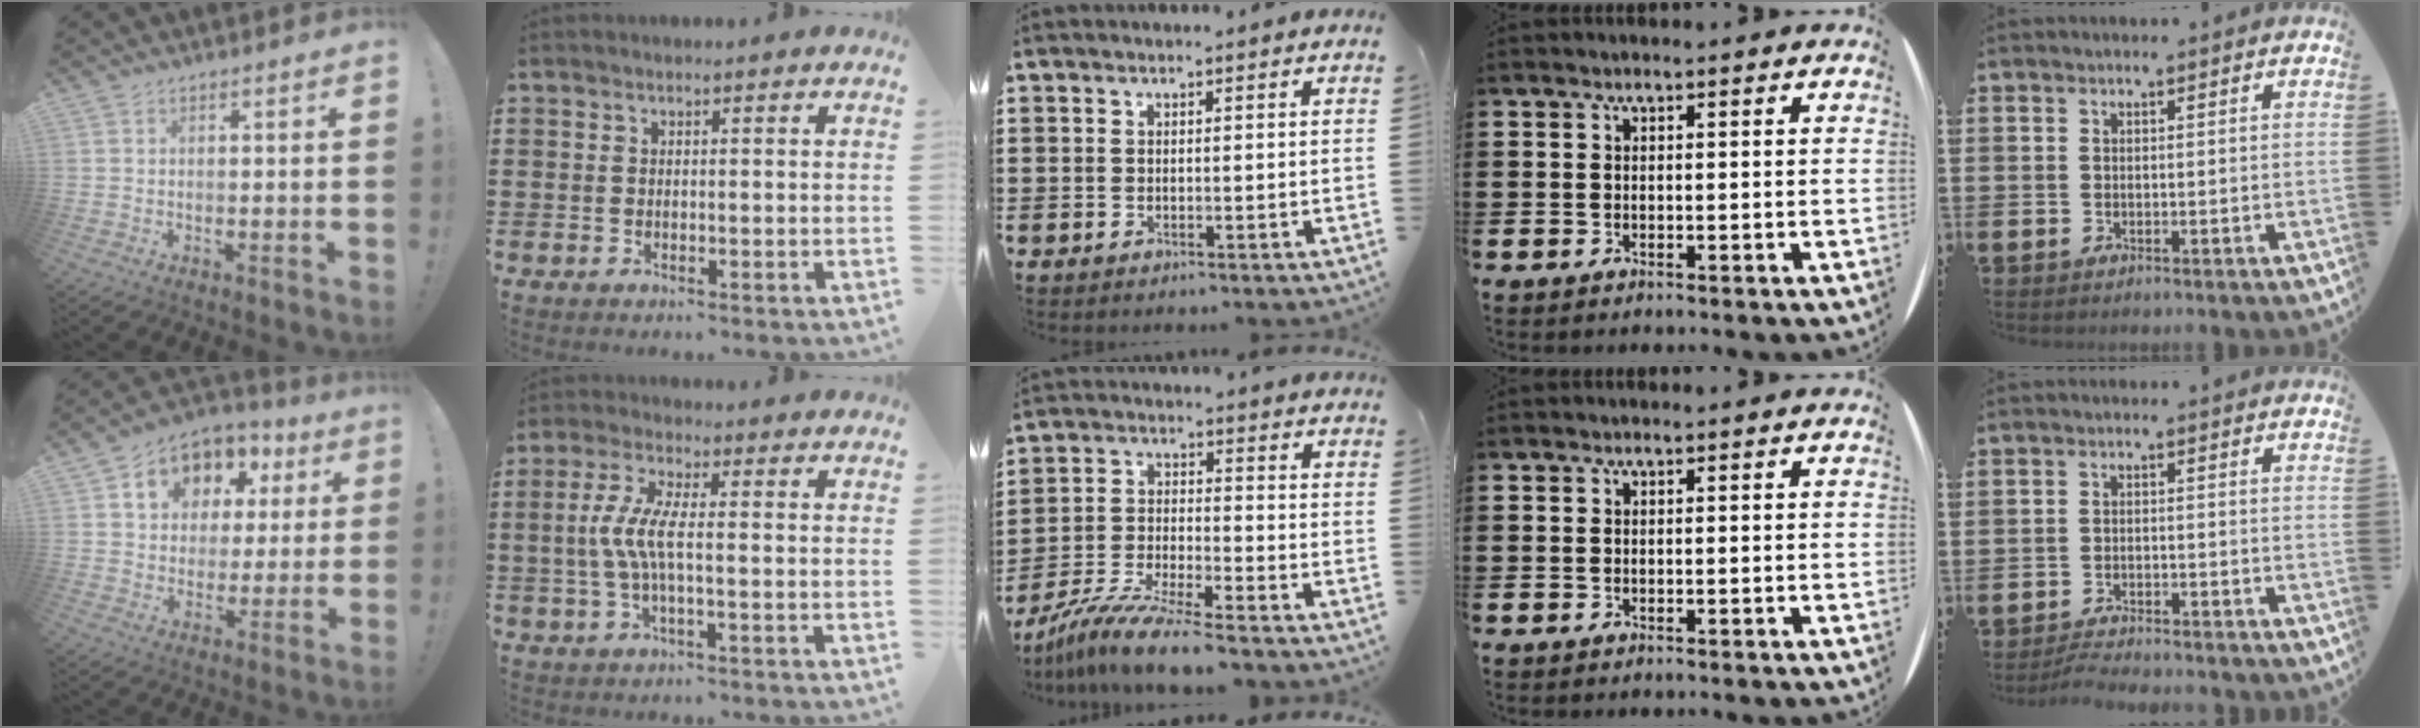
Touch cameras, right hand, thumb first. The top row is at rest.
{"thumb": {"total": 10.7, "force": [4.2, 8.9, 4.1], "torque": [-0.070, -0.024, 0.086]}, "index": {"total": 6.2, "force": [-0.6, 1.4, 6.0], "torque": [-0.144, -0.012, -0.024]}, "middle": {"total": 8.2, "force": [-7.3, -0.1, 3.6], "torque": [-0.072, 0.000, -0.141]}, "little": {"total": 2.5, "force": [-2.5, 0.0, 0.2], "torque": [-0.007, 0.004, -0.052]}}